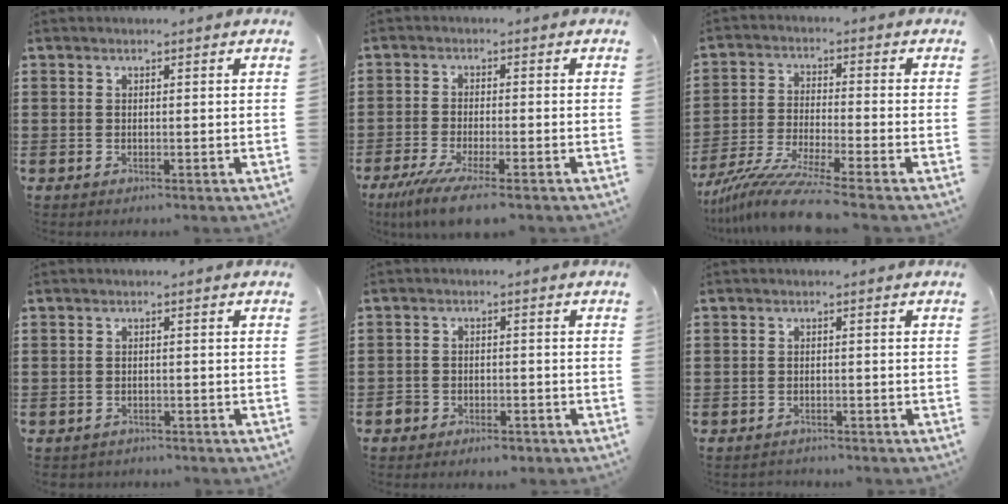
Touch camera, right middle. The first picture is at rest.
{"total": 5.4, "force": [-4.1, 0.2, 3.6], "torque": [-0.086, -0.023, -0.080]}
{"total": 8.0, "force": [-6.9, -0.3, 4.2], "torque": [-0.087, -0.012, -0.134]}
{"total": 1.1, "force": [-1.1, 0.3, -0.1], "torque": [-0.002, 0.001, -0.025]}
{"total": 2.5, "force": [-2.2, 1.0, 0.1], "torque": [-0.009, 0.003, -0.049]}
{"total": 1.2, "force": [-1.1, 0.5, -0.2], "torque": [0.001, 0.004, -0.026]}